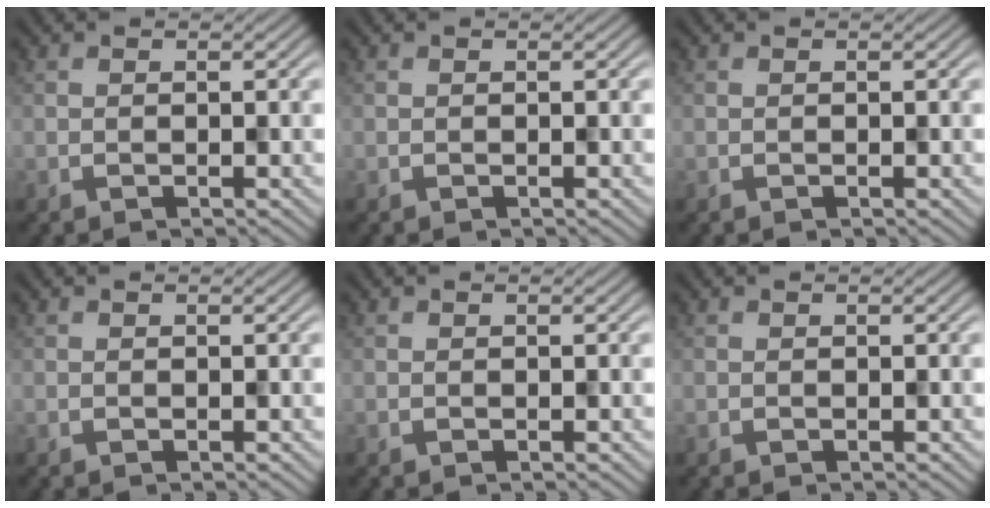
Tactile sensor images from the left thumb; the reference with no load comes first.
{"total": 0.0}
{"total": 0.0}
{"total": 0.0}
{"total": 0.0}
{"total": 0.0}